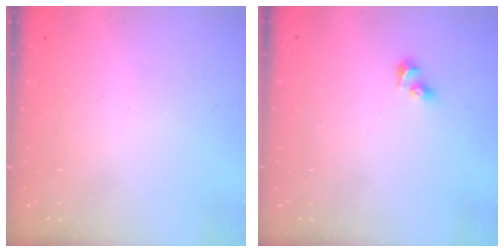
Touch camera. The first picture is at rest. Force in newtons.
{"total": 4.5, "press": 4.0, "slide": 2.0}